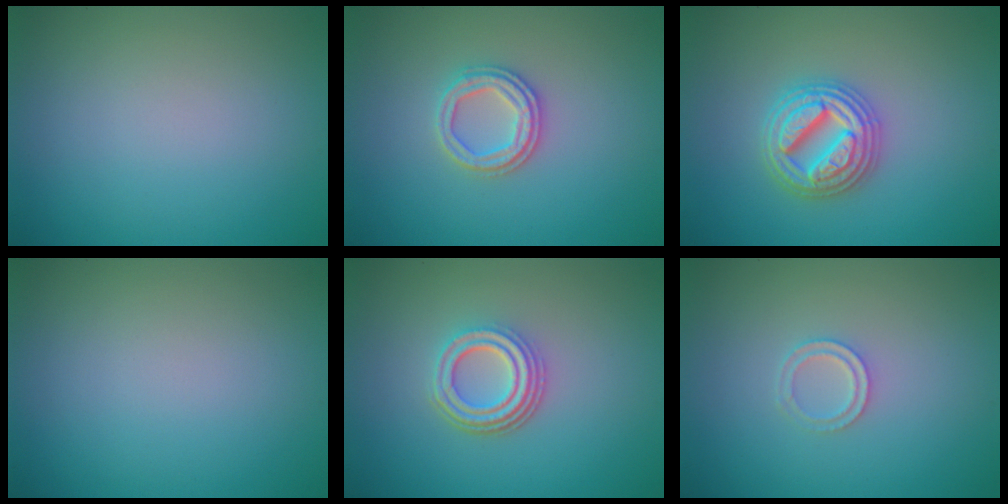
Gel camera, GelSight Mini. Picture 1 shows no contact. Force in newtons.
{"total": 2.6, "press": 2.5, "slide": 0.7}
{"total": 4.8, "press": 4.8, "slide": 0.8}
{"total": 0.0}
{"total": 4.2, "press": 3.1, "slide": 2.7}
{"total": 1.4, "press": 1.4, "slide": 0.3}